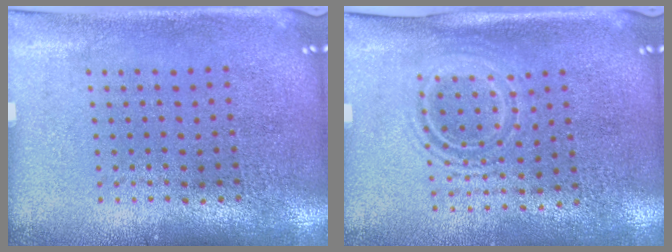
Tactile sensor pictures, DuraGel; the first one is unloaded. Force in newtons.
{"total": 1.5, "press": 1.2, "slide": 1.0}